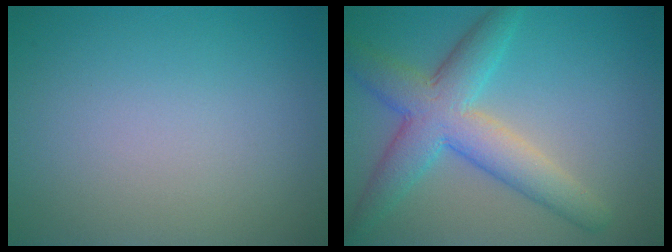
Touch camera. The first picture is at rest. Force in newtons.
{"total": 6.6, "press": 6.6, "slide": 0.1}